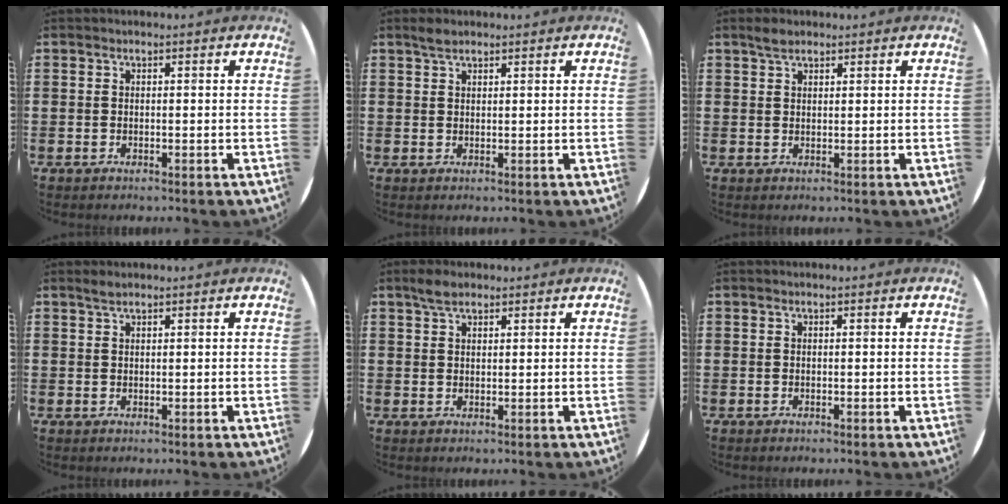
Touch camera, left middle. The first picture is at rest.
{"total": 1.7, "force": [1.5, 0.6, 0.6], "torque": [-0.006, 0.001, 0.025]}
{"total": 2.0, "force": [1.7, 0.8, 0.7], "torque": [-0.008, 0.001, 0.031]}
{"total": 1.0, "force": [0.9, 0.1, 0.4], "torque": [-0.009, 0.002, 0.017]}
{"total": 2.8, "force": [2.2, 1.2, 1.1], "torque": [-0.017, 0.003, 0.039]}
{"total": 0.0}